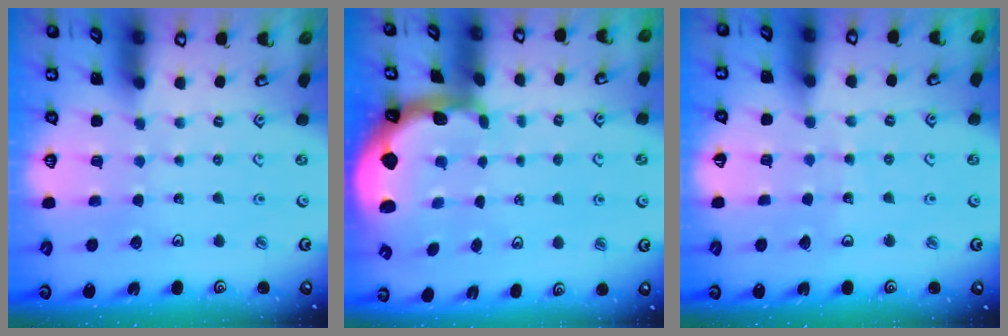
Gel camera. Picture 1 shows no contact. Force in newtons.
{"total": 1.6, "press": 1.5, "slide": 0.4}
{"total": 3.8, "press": 3.8, "slide": 0.4}